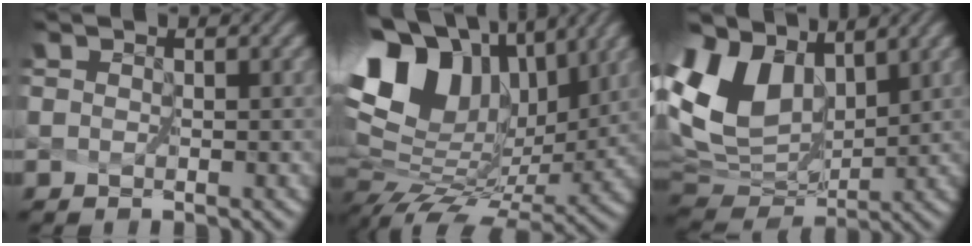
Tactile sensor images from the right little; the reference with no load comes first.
{"total": 12.0, "force": [4.6, 7.7, 7.9], "torque": [-0.150, 0.016, 0.100]}
{"total": 9.5, "force": [4.1, 6.2, 5.9], "torque": [-0.161, 0.016, 0.092]}